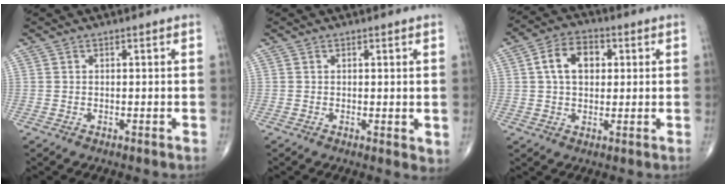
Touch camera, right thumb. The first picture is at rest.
{"total": 2.2, "force": [0.2, 0.8, 2.0], "torque": [-0.025, -0.009, 0.003]}
{"total": 8.7, "force": [1.8, 5.9, 6.1], "torque": [-0.090, 0.012, 0.026]}